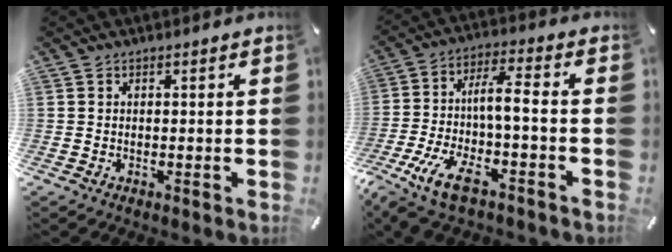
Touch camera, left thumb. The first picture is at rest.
{"total": 11.8, "force": [-3.4, 3.4, 10.7], "torque": [-0.225, -0.003, -0.064]}